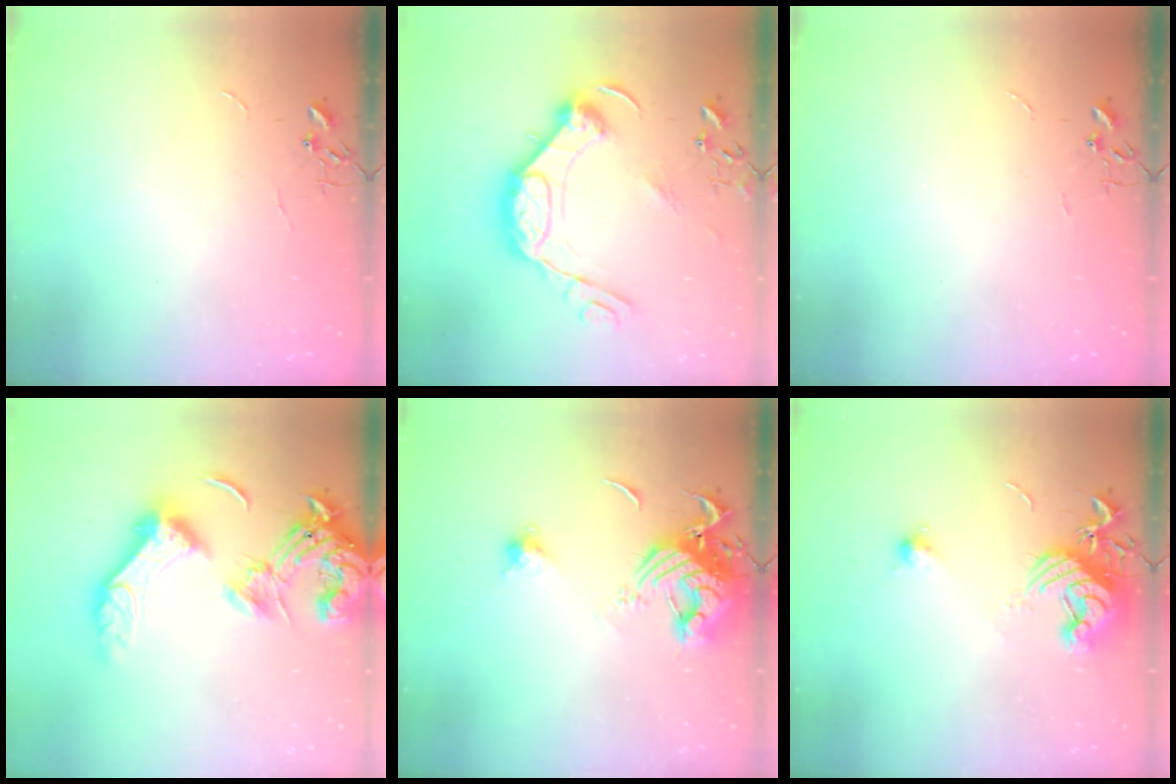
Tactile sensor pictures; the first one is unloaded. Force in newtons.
{"total": 18.6, "press": 18.6, "slide": 1.3}
{"total": 0.0}
{"total": 20.7, "press": 20.5, "slide": 2.6}
{"total": 13.8, "press": 13.7, "slide": 1.5}
{"total": 12.3, "press": 12.3, "slide": 0.7}